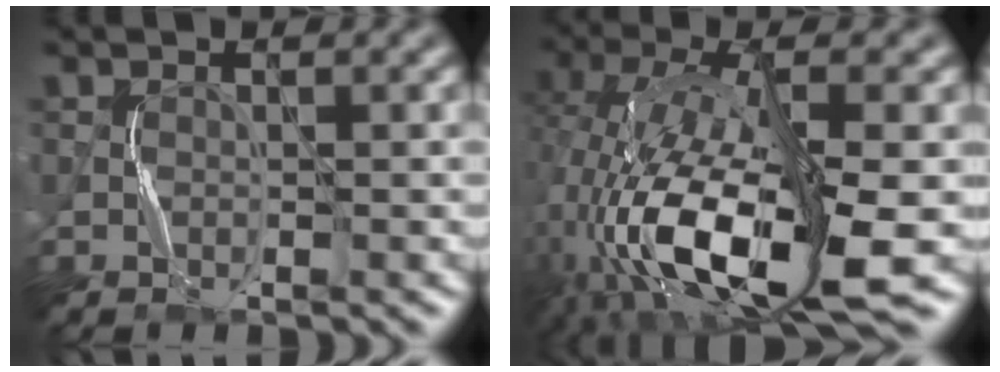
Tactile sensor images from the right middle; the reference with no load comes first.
{"total": 13.2, "force": [-4.9, 5.0, 11.2], "torque": [-0.234, -0.017, -0.084]}